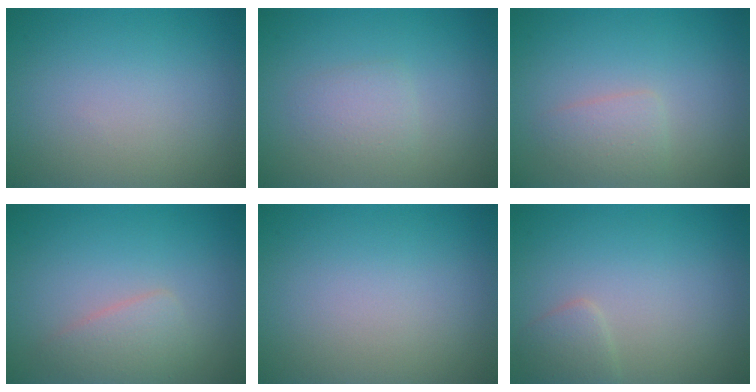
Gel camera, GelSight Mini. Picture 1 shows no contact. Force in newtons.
{"total": 1.6, "press": 1.6, "slide": 0.1}
{"total": 1.7, "press": 1.7, "slide": 0.1}
{"total": 2.2, "press": 2.2, "slide": 0.0}
{"total": 0.0}
{"total": 1.5, "press": 1.5, "slide": 0.0}